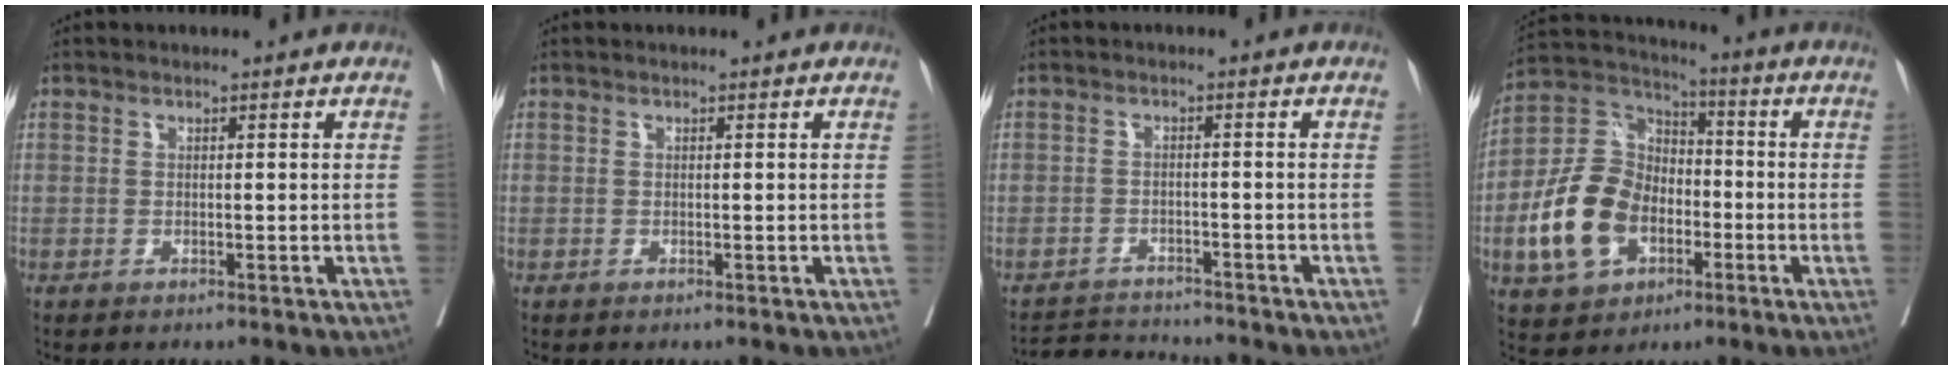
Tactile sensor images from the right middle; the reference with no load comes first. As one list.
[{"total": 0.0}, {"total": 4.4, "force": [-4.3, -0.2, -0.8], "torque": [0.013, -0.008, -0.073]}, {"total": 14.0, "force": [-4.3, 9.9, 8.9], "torque": [-0.204, 0.021, -0.071]}]